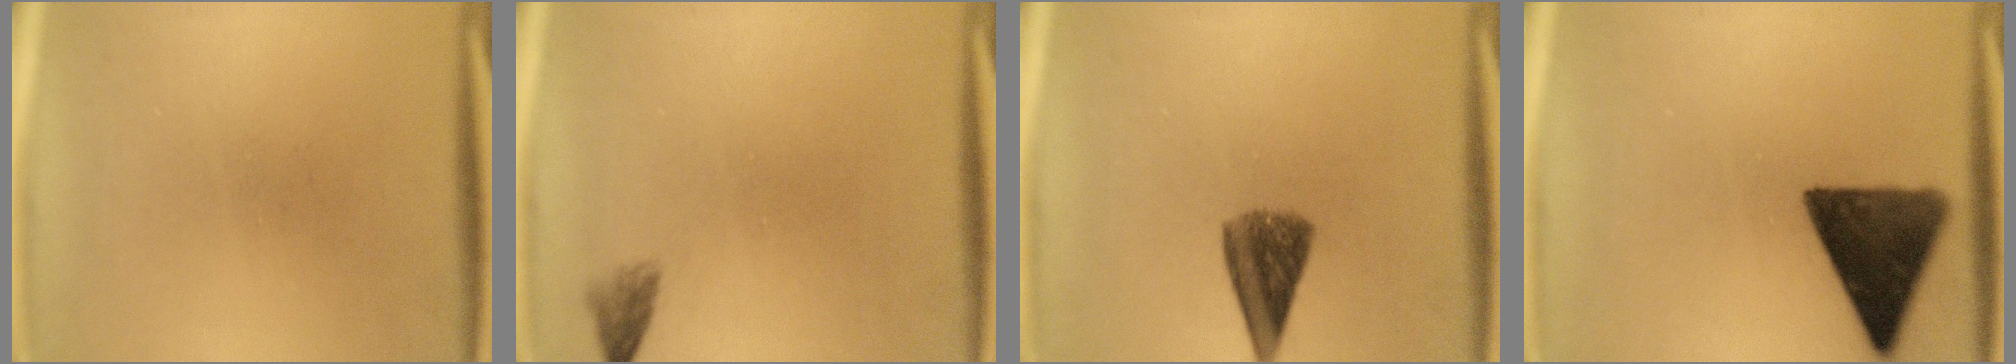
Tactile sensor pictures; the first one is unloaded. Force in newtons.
{"total": 1.5}
{"total": 6.9}
{"total": 12.8}